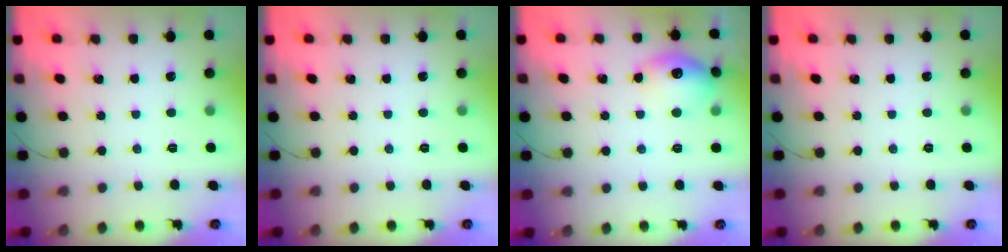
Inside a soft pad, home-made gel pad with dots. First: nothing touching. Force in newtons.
{"total": 0.0}
{"total": 12.8, "press": 12.8, "slide": 0.9}
{"total": 0.0}